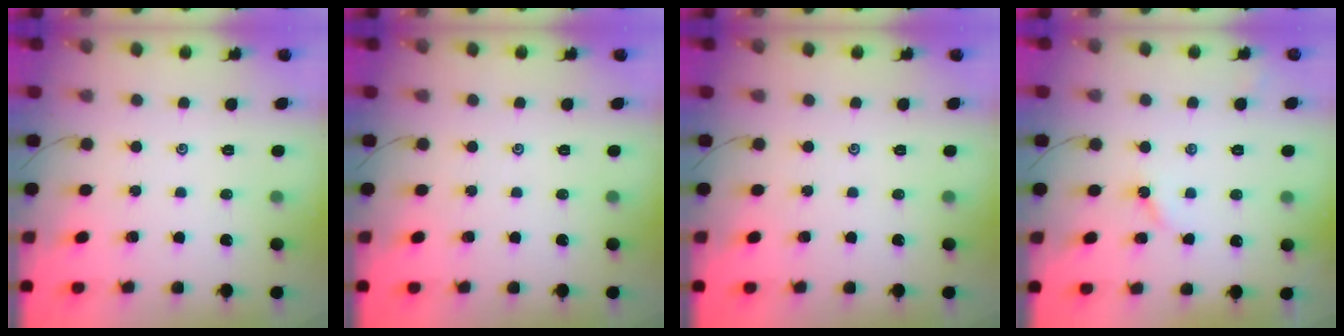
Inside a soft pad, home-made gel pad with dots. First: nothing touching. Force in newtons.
{"total": 0.0}
{"total": 0.0}
{"total": 2.6, "press": 2.6, "slide": 0.3}